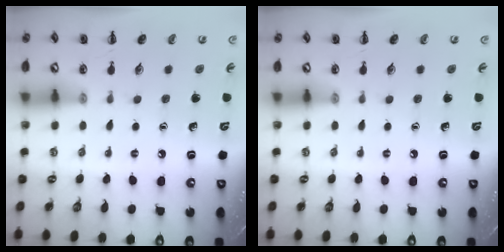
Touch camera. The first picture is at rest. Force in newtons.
{"total": 0.0}